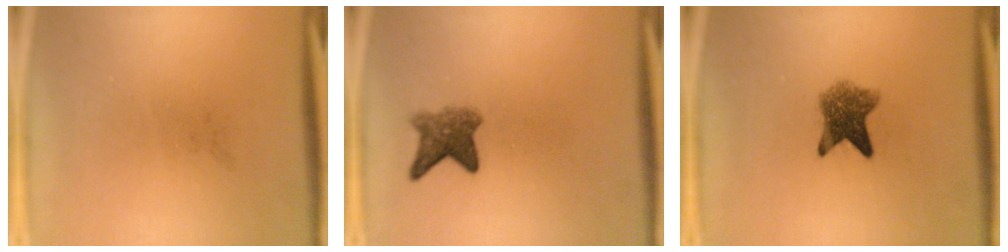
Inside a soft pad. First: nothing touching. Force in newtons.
{"total": 4.1}
{"total": 5.9}